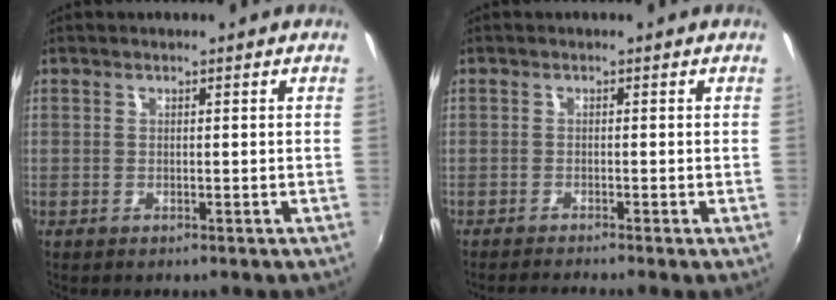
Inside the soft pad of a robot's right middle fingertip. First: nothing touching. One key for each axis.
{"total": 3.6, "fx": -3.0, "fy": -0.7, "fz": 1.8, "tx": -0.041, "ty": -0.014, "tz": -0.055}